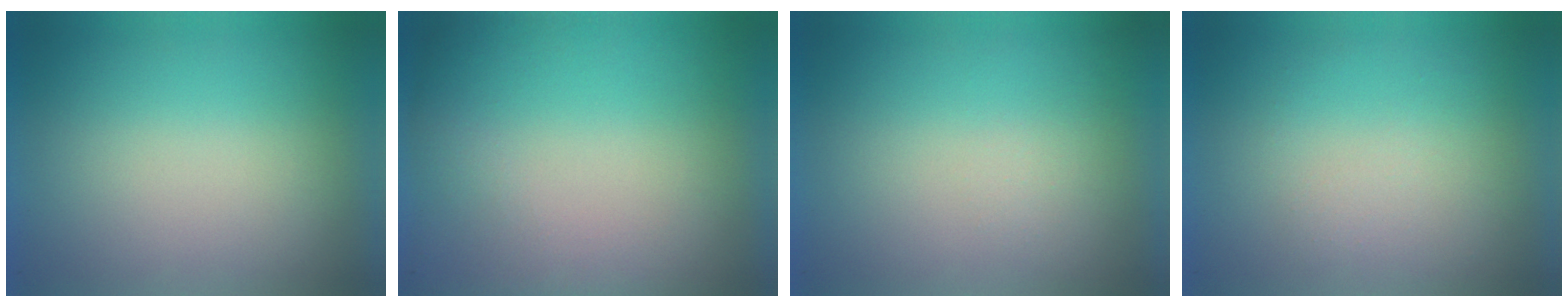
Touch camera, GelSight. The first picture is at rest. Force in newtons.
{"total": 5.9}
{"total": 1.3}
{"total": 1.1}